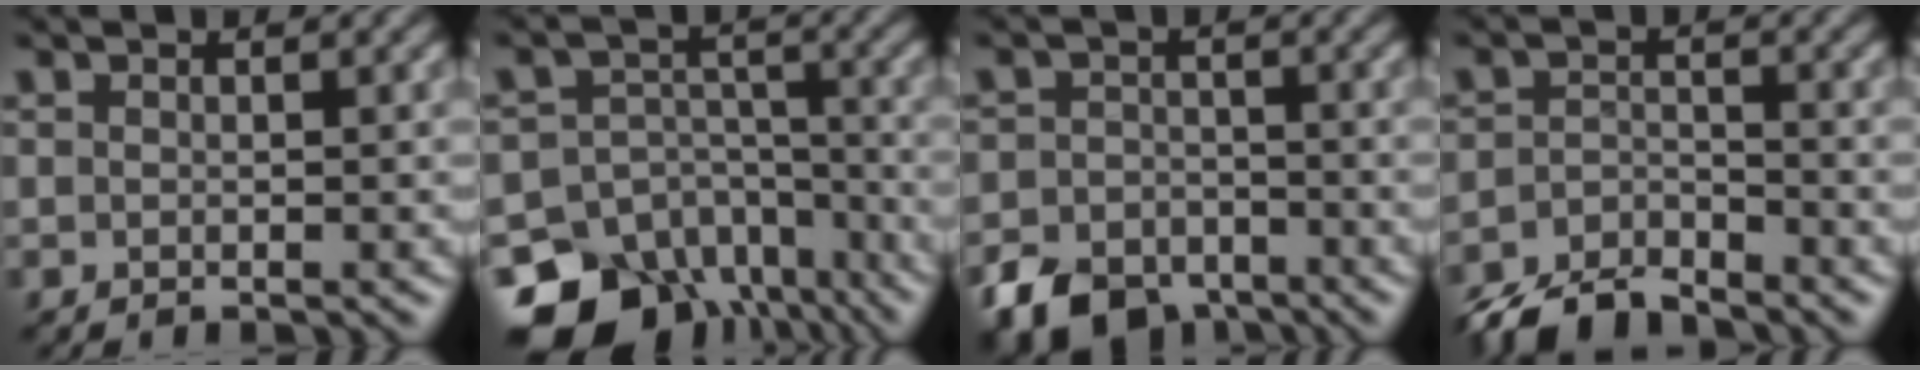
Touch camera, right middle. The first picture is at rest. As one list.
[{"total": 15.8, "force": [-11.2, 10.3, 4.3], "torque": [-0.097, -0.044, -0.171]}, {"total": 6.7, "force": [-4.9, 4.0, 2.3], "torque": [-0.050, -0.015, -0.096]}, {"total": 5.2, "force": [-4.7, 1.3, 1.6], "torque": [-0.026, -0.003, -0.096]}]